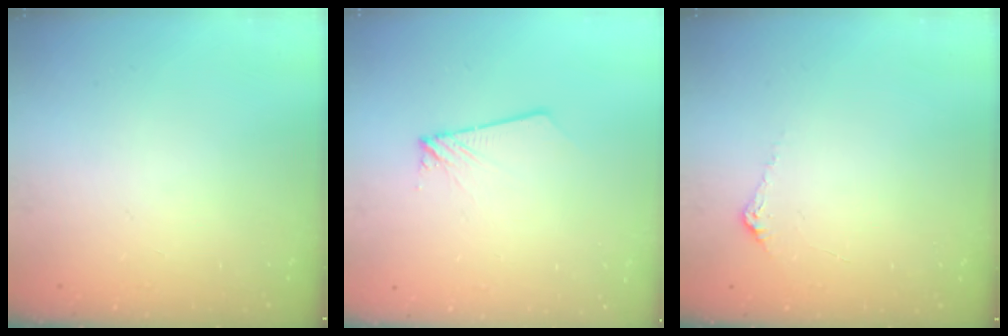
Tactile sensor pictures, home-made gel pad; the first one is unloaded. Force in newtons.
{"total": 1.8, "press": 1.8, "slide": 0.2}
{"total": 4.8, "press": 4.8, "slide": 0.4}